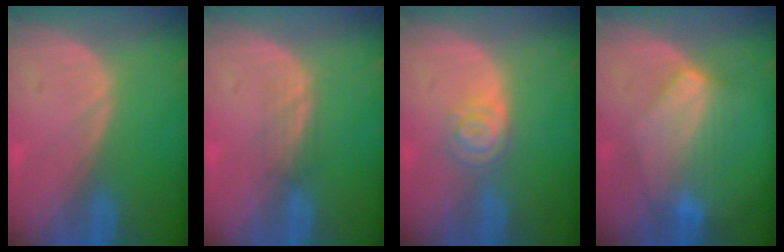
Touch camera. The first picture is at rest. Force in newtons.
{"total": 2.1, "press": 2.1, "slide": 0.2}
{"total": 4.5, "press": 3.9, "slide": 2.2}
{"total": 7.0, "press": 6.6, "slide": 2.3}